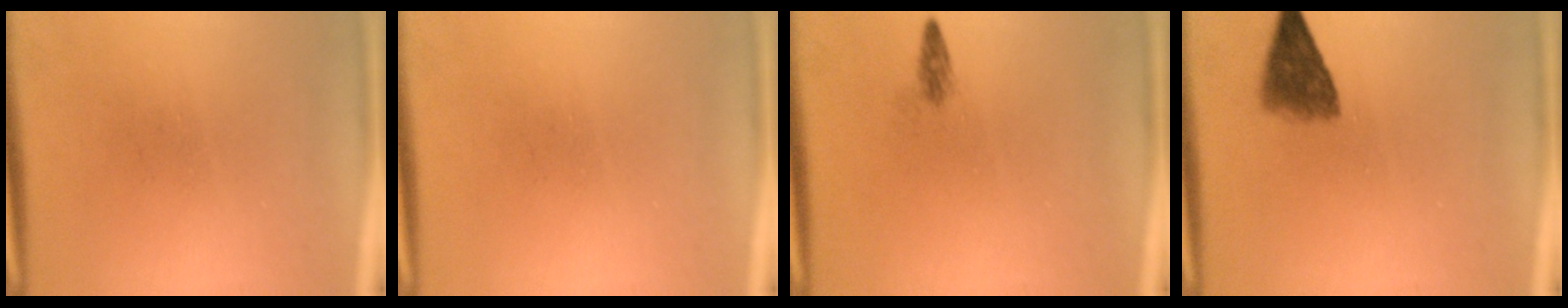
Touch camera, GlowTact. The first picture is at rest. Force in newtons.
{"total": 0.0}
{"total": 1.1}
{"total": 4.7}